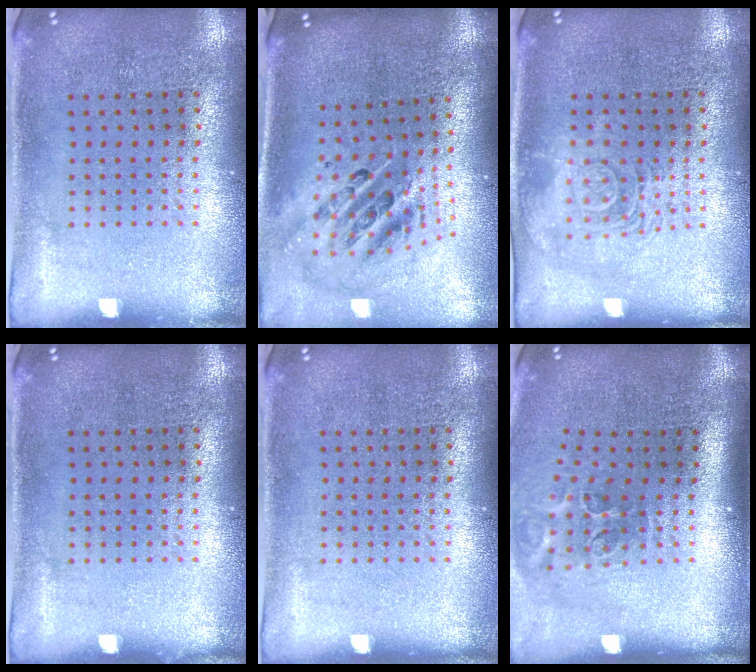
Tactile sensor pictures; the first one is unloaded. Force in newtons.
{"total": 2.6, "press": 1.8, "slide": 1.9}
{"total": 2.5, "press": 2.5, "slide": 0.5}
{"total": 0.0}
{"total": 0.0}
{"total": 2.0, "press": 1.2, "slide": 1.7}